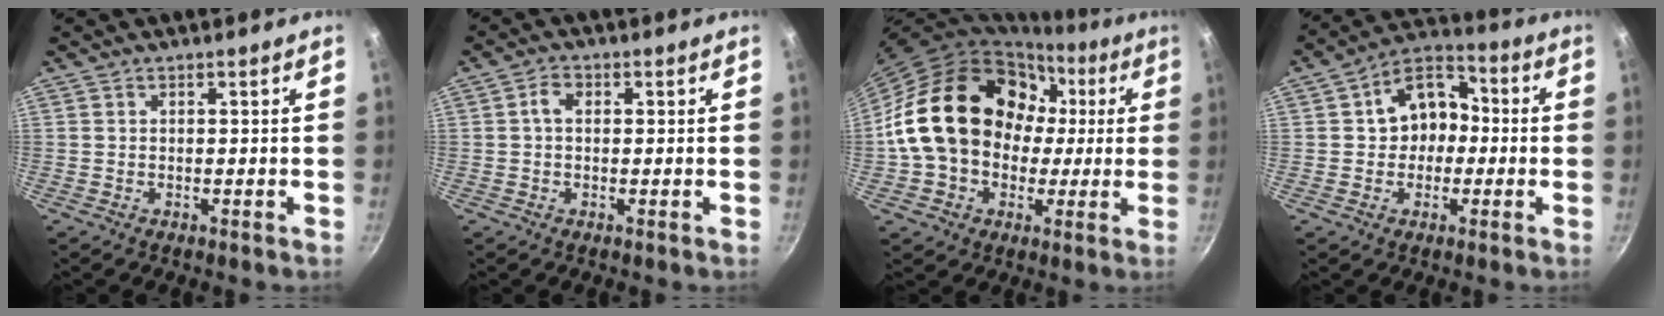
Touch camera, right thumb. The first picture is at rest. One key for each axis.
{"total": 2.5, "fx": 0.3, "fy": 1.8, "fz": 1.8, "tx": -0.030, "ty": 0.006, "tz": 0.000}
{"total": 21.1, "fx": 1.5, "fy": 16.9, "fz": 12.4, "tx": -0.183, "ty": 0.047, "tz": 0.032}
{"total": 10.6, "fx": 0.0, "fy": 8.5, "fz": 6.3, "tx": -0.043, "ty": 0.031, "tz": -0.015}